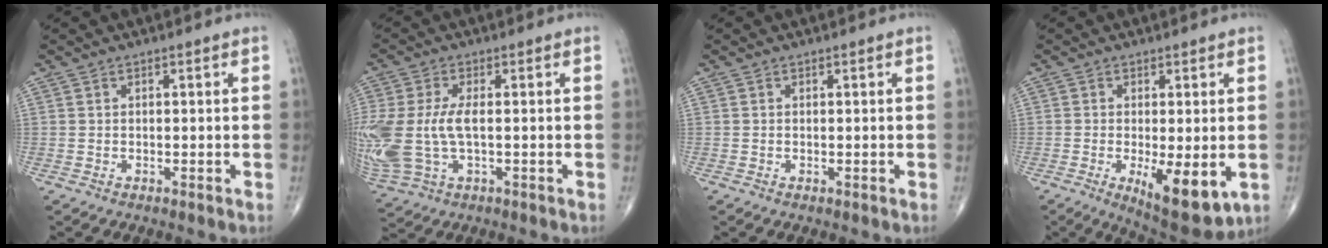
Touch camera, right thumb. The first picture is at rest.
{"total": 15.1, "force": [-0.7, 8.2, 12.6], "torque": [-0.332, -0.003, 0.001]}
{"total": 0.0}
{"total": 10.8, "force": [-2.8, 3.9, 9.7], "torque": [-0.140, -0.024, -0.031]}